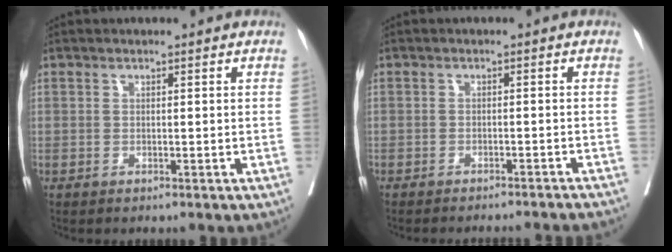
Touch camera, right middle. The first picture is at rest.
{"total": 10.3, "force": [-9.8, 0.6, 3.1], "torque": [-0.025, -0.005, -0.107]}